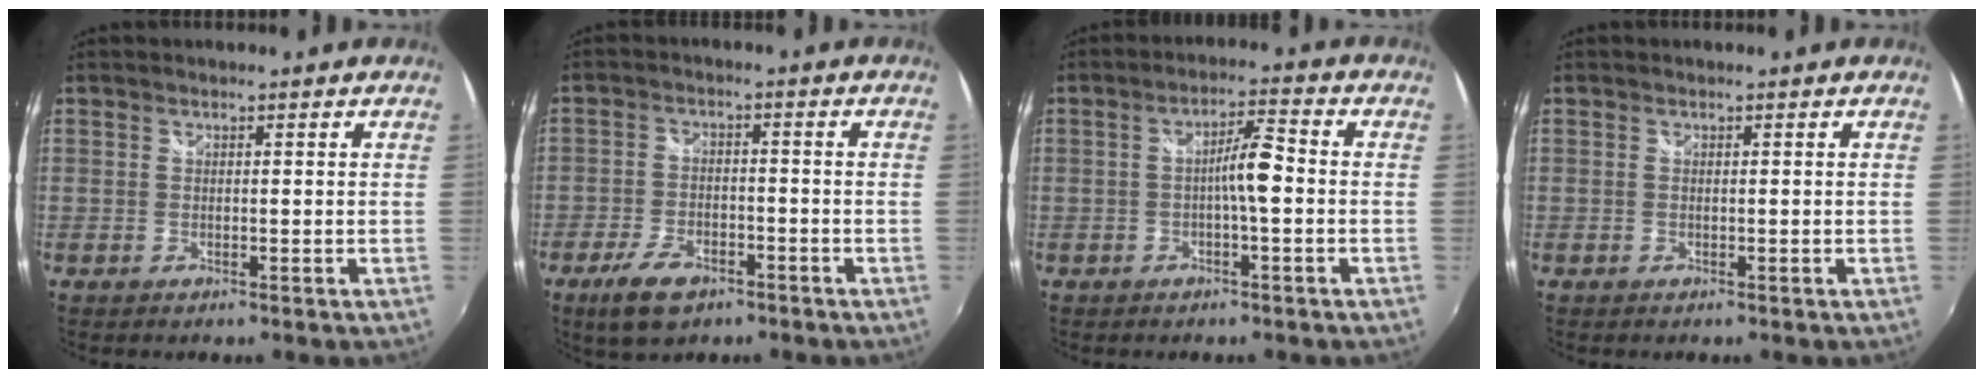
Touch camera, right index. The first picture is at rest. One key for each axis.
{"total": 8.3, "fx": -5.4, "fy": 4.1, "fz": 4.8, "tx": -0.120, "ty": -0.008, "tz": -0.094}
{"total": 4.7, "fx": -0.7, "fy": 0.4, "fz": 4.6, "tx": -0.078, "ty": 0.009, "tz": -0.011}
{"total": 0.0}